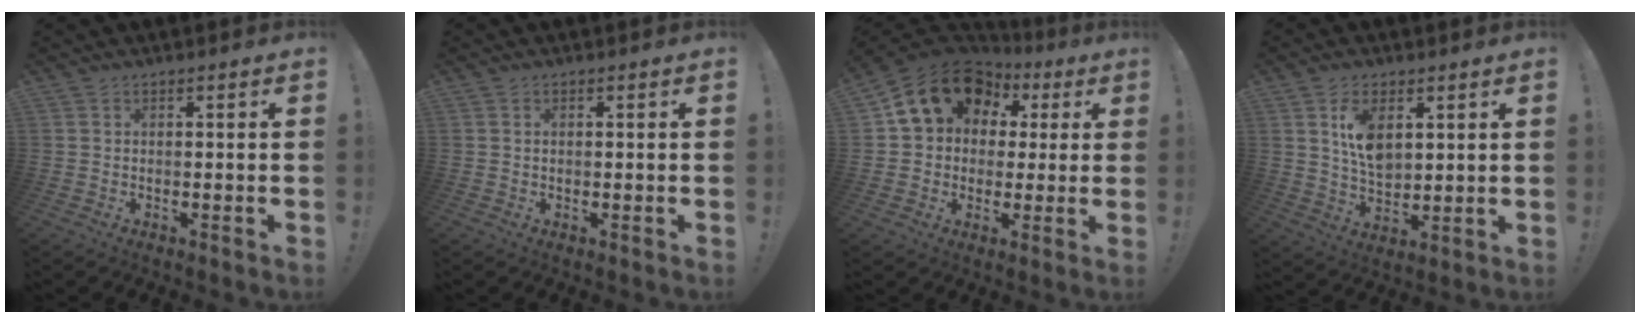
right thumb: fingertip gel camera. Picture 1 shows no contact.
{"total": 0.6, "force": [0.1, 0.4, 0.4], "torque": [-0.016, 0.005, 0.003]}
{"total": 15.7, "force": [6.9, 11.9, 7.5], "torque": [-0.111, -0.031, 0.130]}
{"total": 9.3, "force": [3.6, 5.7, 6.4], "torque": [-0.099, -0.009, 0.068]}